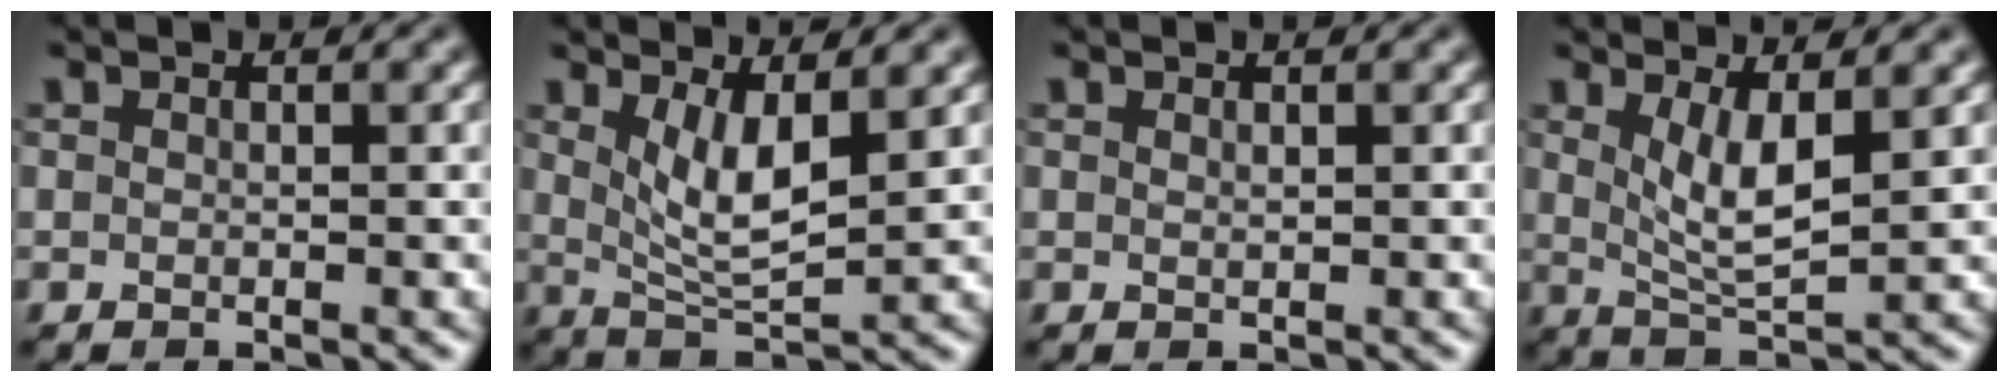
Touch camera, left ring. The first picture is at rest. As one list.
[{"total": 4.3, "force": [1.2, 1.4, 3.9], "torque": [-0.075, -0.014, 0.030]}, {"total": 0.0}, {"total": 4.0, "force": [0.8, 1.2, 3.8], "torque": [-0.071, -0.011, 0.022]}]